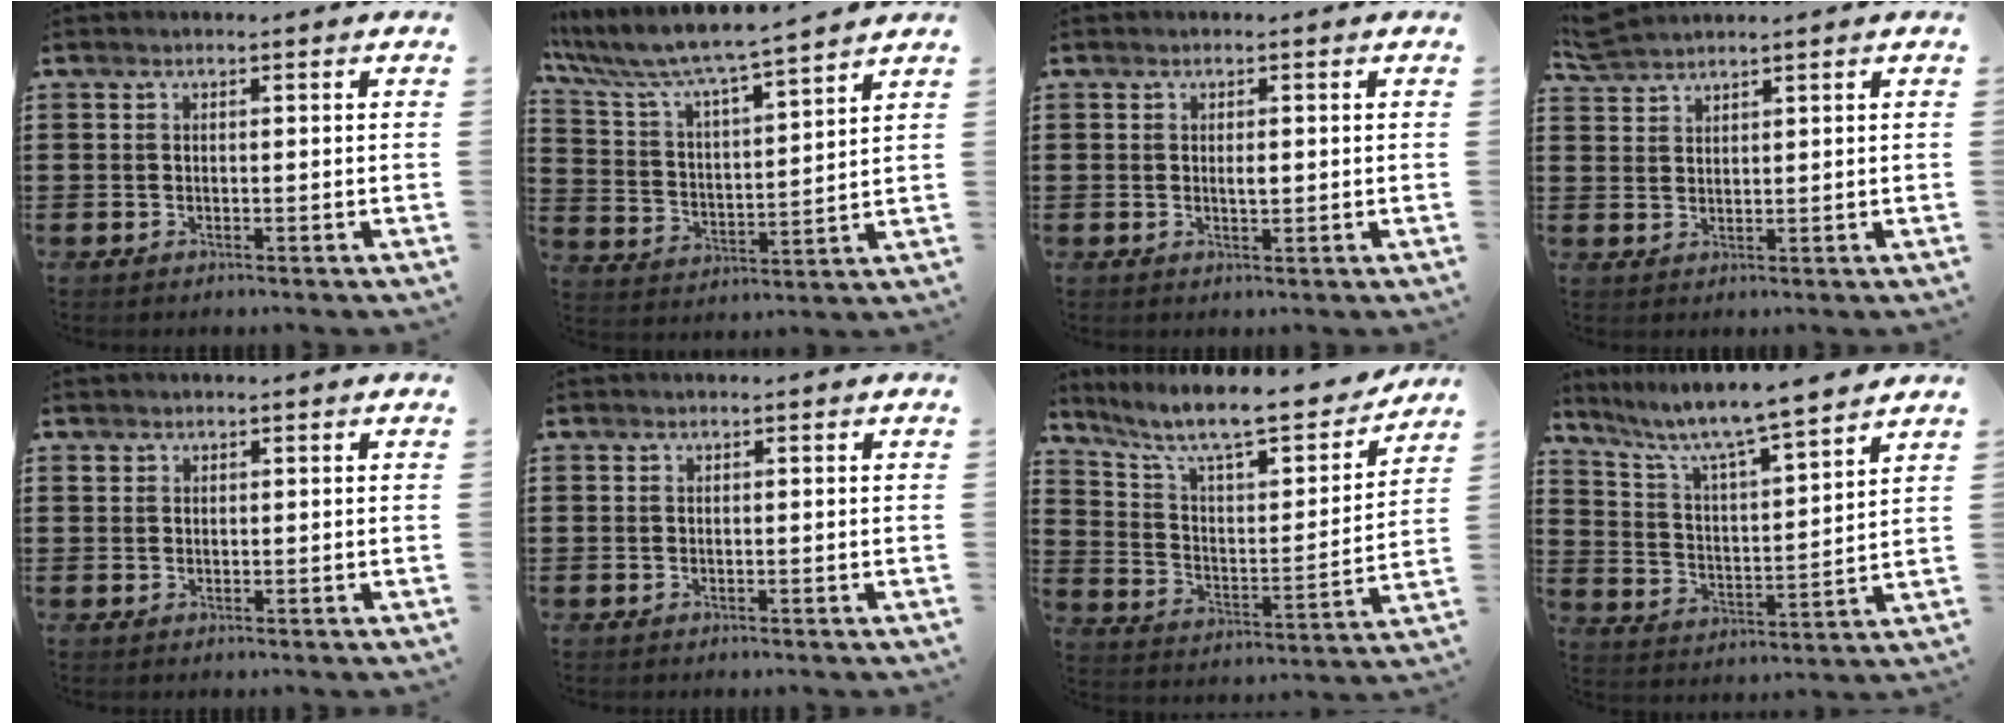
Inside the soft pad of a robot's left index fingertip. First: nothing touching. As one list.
[{"total": 6.4, "force": [5.9, 0.3, 2.6], "torque": [-0.080, -0.039, 0.094]}, {"total": 1.3, "force": [0.1, 0.4, 1.2], "torque": [-0.024, 0.002, 0.000]}, {"total": 3.0, "force": [3.0, 0.1, 0.7], "torque": [-0.022, -0.002, 0.058]}, {"total": 0.8, "force": [0.5, 0.6, 0.1], "torque": [-0.005, 0.003, 0.011]}, {"total": 0.0}, {"total": 10.2, "force": [8.6, 1.7, 5.3], "torque": [-0.130, -0.058, 0.143]}, {"total": 6.8, "force": [6.0, 0.0, 3.2], "torque": [-0.089, -0.045, 0.096]}]